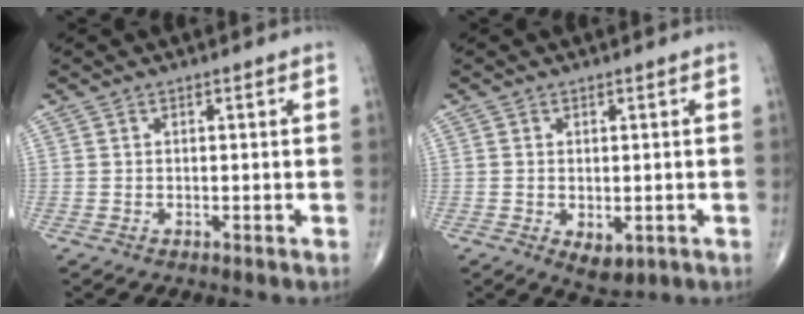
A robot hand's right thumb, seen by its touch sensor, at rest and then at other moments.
{"total": 3.8, "force": [-1.0, 2.2, 2.9], "torque": [-0.040, -0.006, -0.003]}